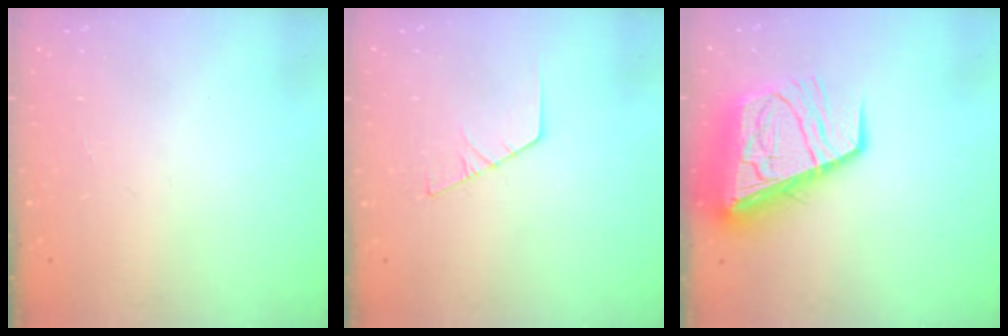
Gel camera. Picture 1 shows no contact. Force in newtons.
{"total": 2.1, "press": 2.1, "slide": 0.1}
{"total": 16.2, "press": 16.1, "slide": 1.9}